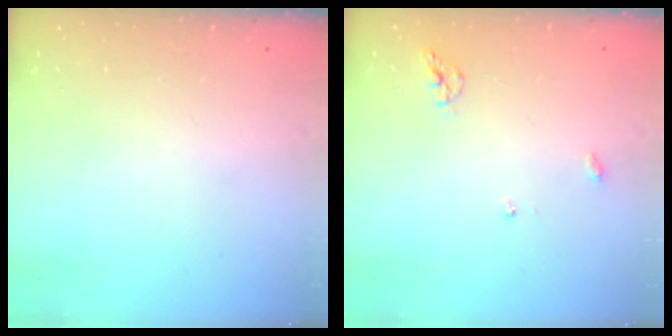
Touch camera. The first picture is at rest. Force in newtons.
{"total": 5.8, "press": 5.8, "slide": 0.2}